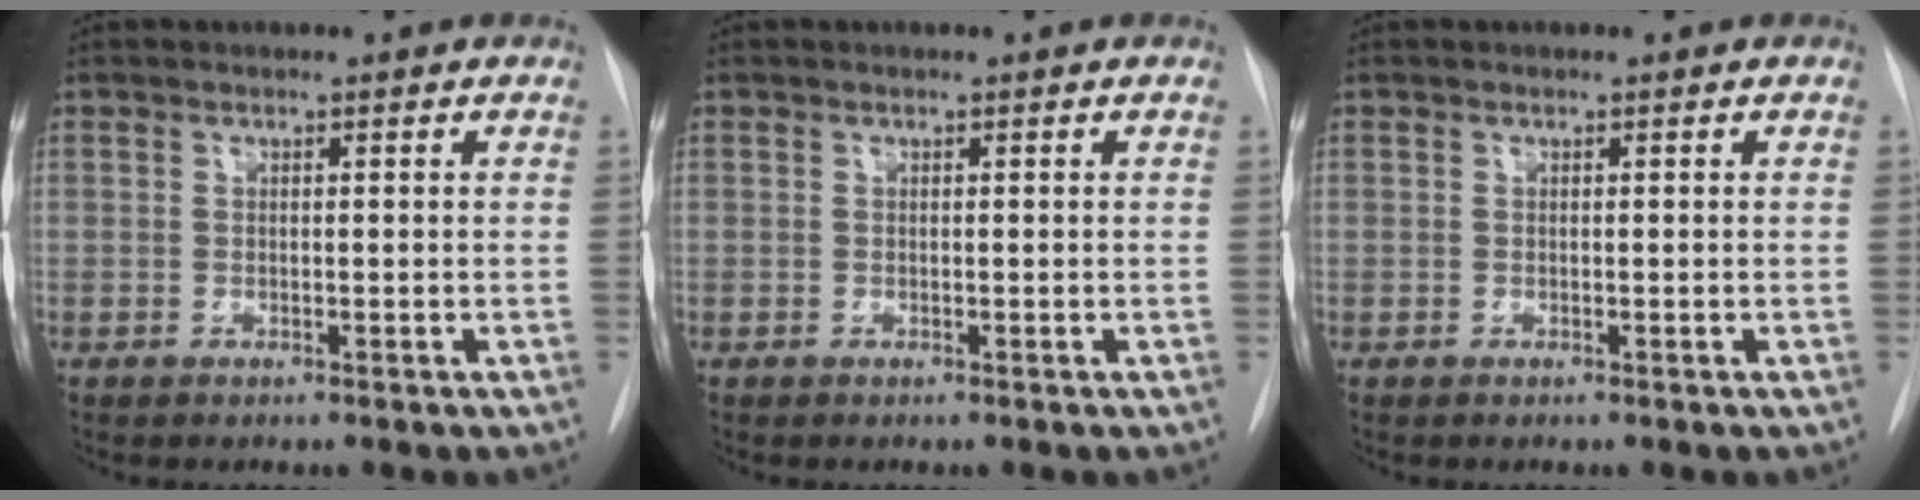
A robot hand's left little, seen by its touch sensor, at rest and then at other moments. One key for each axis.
{"total": 0.0}
{"total": 0.0}